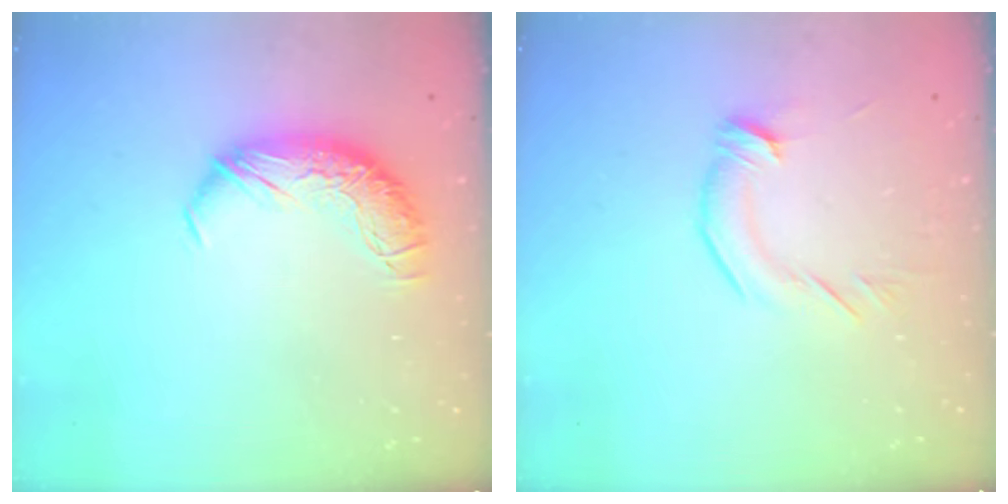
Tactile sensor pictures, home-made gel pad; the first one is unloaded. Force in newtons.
{"total": 2.6, "press": 2.6, "slide": 0.4}